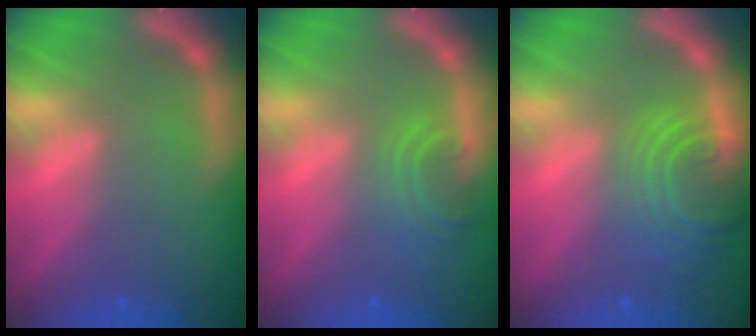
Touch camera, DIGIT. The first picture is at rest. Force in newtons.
{"total": 3.5}
{"total": 7.0}